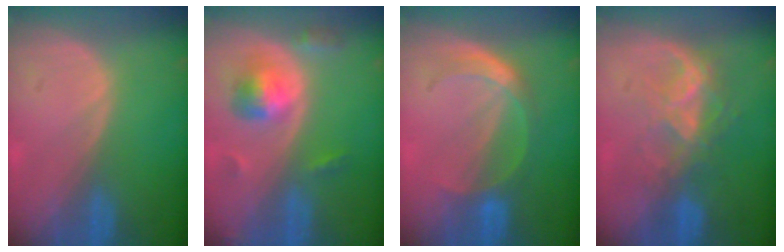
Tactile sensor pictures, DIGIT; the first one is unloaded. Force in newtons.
{"total": 5.7, "press": 5.4, "slide": 1.8}
{"total": 4.8, "press": 4.6, "slide": 1.3}
{"total": 6.7, "press": 6.0, "slide": 3.0}